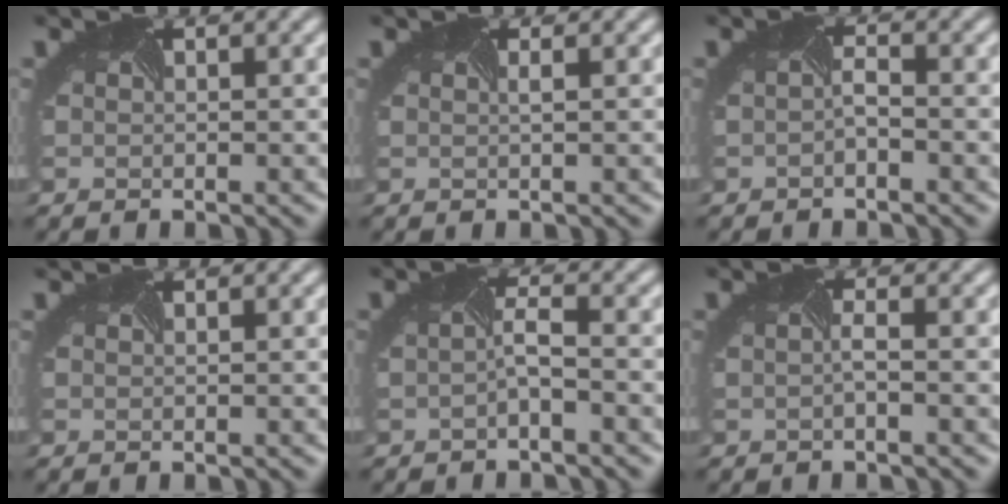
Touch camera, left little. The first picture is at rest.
{"total": 0.8, "force": [0.2, 0.2, 0.7], "torque": [-0.005, -0.002, -0.007]}
{"total": 1.0, "force": [-0.8, 0.0, 0.6], "torque": [-0.019, -0.004, -0.017]}
{"total": 0.6, "force": [0.5, 0.1, 0.1], "torque": [-0.003, -0.005, 0.003]}
{"total": 1.4, "force": [-0.8, -0.1, 1.2], "torque": [-0.027, -0.003, -0.017]}
{"total": 0.8, "force": [-0.5, -0.2, 0.6], "torque": [-0.015, -0.003, -0.012]}